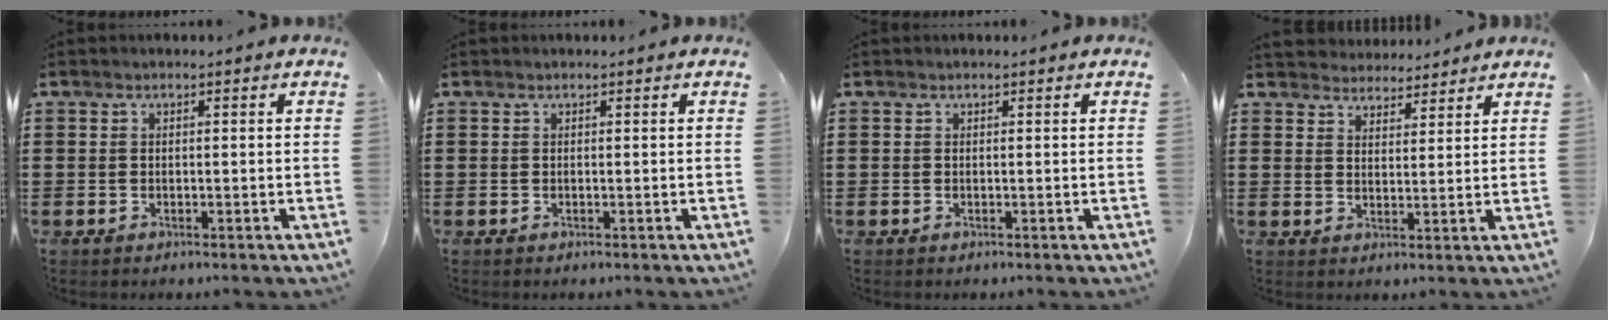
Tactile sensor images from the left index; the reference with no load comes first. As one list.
[{"total": 0.0}, {"total": 0.0}, {"total": 3.5, "force": [3.4, 0.8, -0.4], "torque": [-0.006, -0.010, 0.064]}]